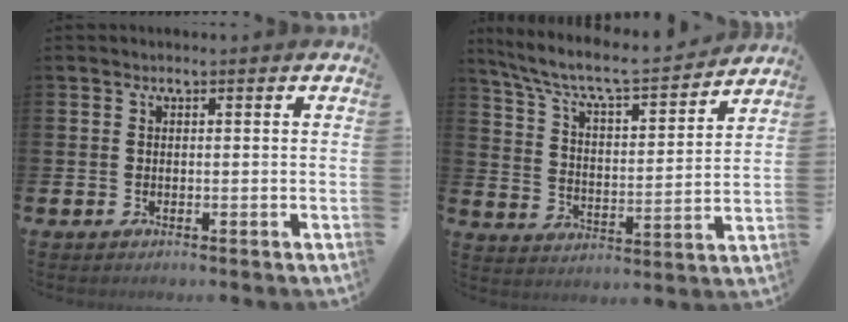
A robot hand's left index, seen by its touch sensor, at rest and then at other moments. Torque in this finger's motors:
{"motor_torque": [1.05, -1.09, 0.17, 0.21]}